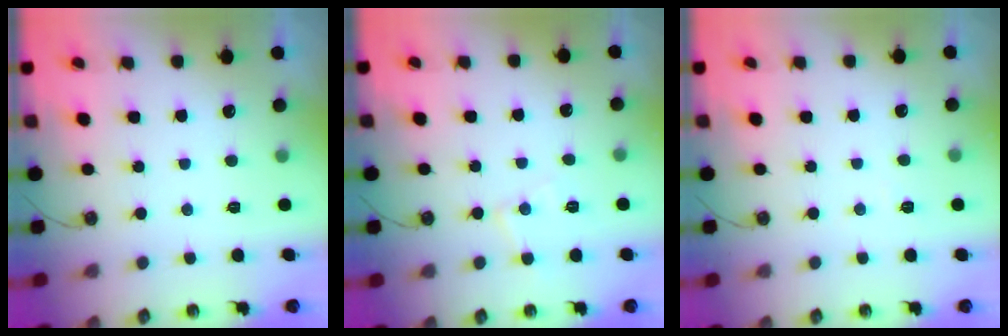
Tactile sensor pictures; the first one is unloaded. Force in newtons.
{"total": 7.3, "press": 7.3, "slide": 0.5}
{"total": 3.3, "press": 3.2, "slide": 0.6}